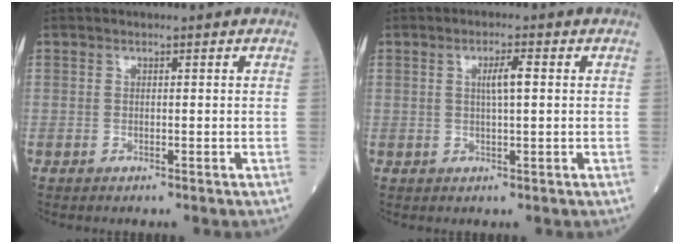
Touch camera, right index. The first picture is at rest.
{"total": 3.3, "force": [0.7, 0.3, 3.2], "torque": [-0.057, 0.001, 0.012]}